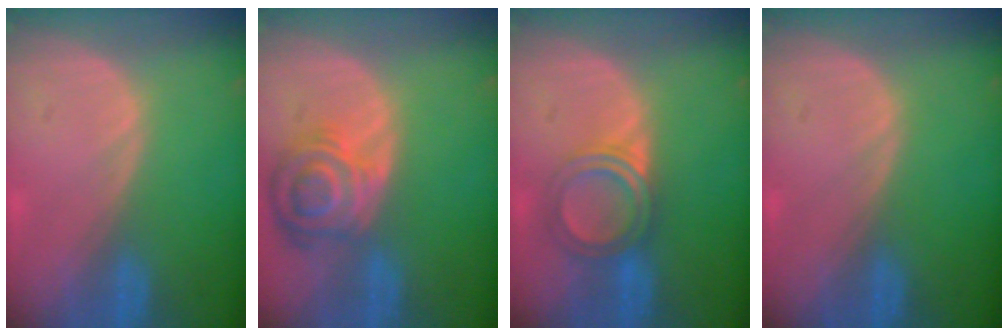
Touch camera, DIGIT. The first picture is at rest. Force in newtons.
{"total": 8.3, "press": 7.3, "slide": 3.9}
{"total": 5.0, "press": 4.9, "slide": 1.1}
{"total": 0.0}